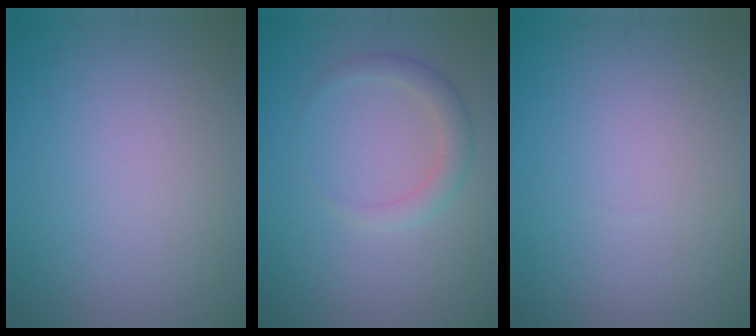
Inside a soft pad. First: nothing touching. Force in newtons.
{"total": 2.1, "press": 2.1, "slide": 0.1}
{"total": 0.0}